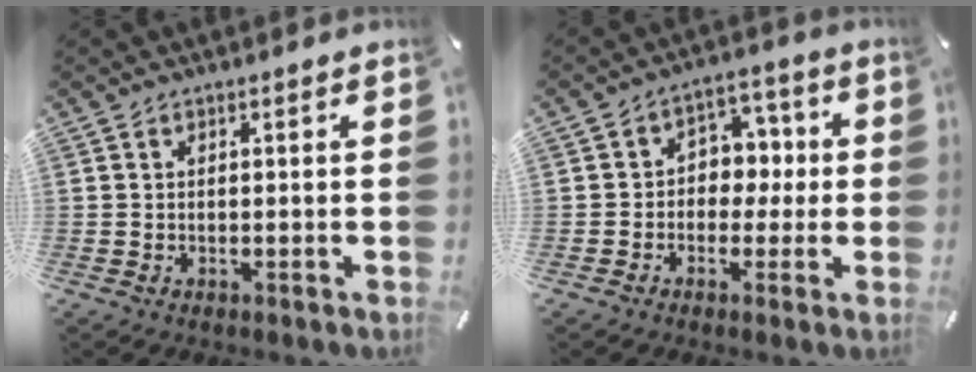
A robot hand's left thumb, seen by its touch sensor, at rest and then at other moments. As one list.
[{"total": 6.4, "force": [-1.1, 5.8, 2.5], "torque": [-0.035, 0.010, -0.025]}]